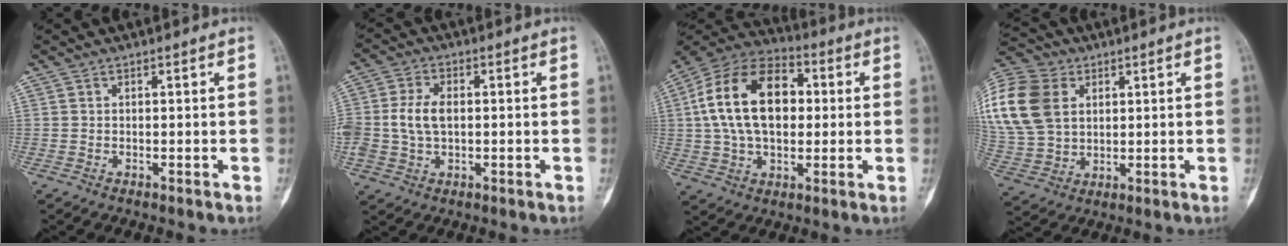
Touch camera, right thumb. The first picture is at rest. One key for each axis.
{"total": 6.6, "fx": 0.0, "fy": 4.3, "fz": 4.9, "tx": -0.106, "ty": 0.010, "tz": 0.000}
{"total": 19.5, "fx": 2.4, "fy": 12.1, "fz": 15.1, "tx": -0.256, "ty": 0.024, "tz": 0.037}
{"total": 19.4, "fx": 5.3, "fy": 14.3, "fz": 12.0, "tx": -0.269, "ty": 0.011, "tz": 0.102}